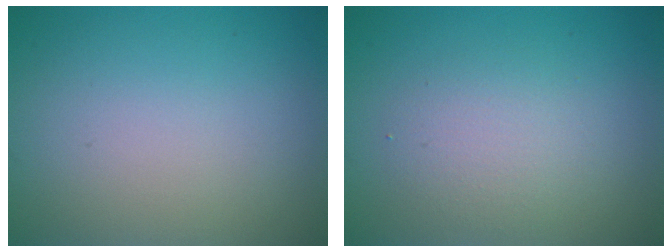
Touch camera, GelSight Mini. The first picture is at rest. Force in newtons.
{"total": 2.6, "press": 2.6, "slide": 0.1}